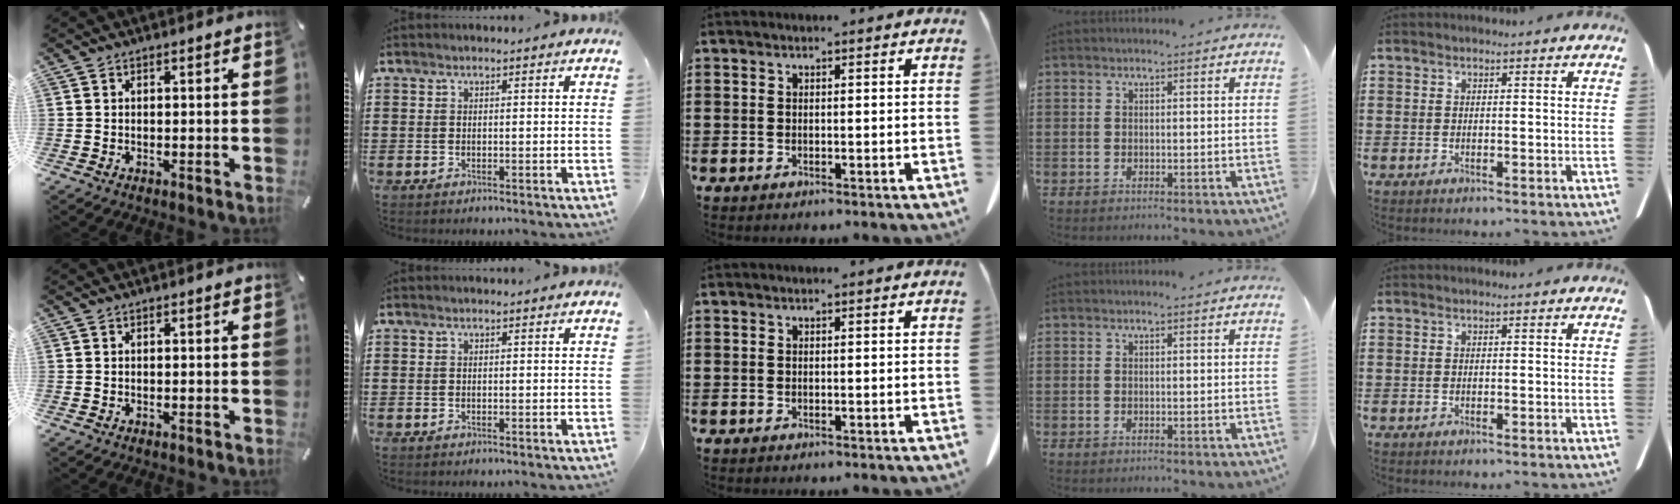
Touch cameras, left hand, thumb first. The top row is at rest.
{}